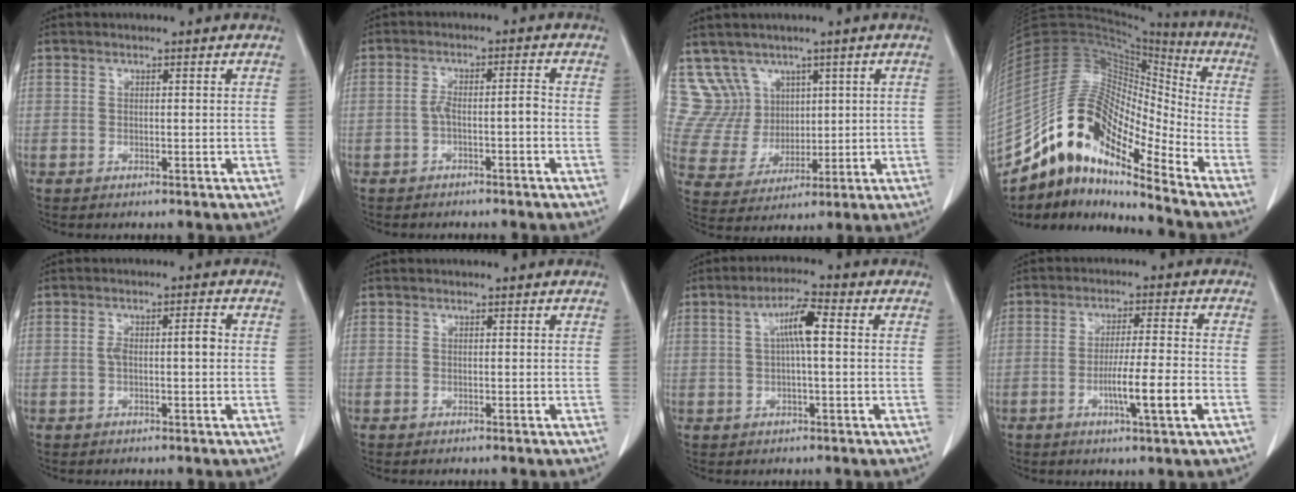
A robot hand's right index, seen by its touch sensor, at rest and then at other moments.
{"total": 3.6, "force": [-1.2, 0.7, 3.3], "torque": [-0.058, 0.015, -0.019]}
{"total": 9.3, "force": [5.7, 7.3, 0.4], "torque": [-0.019, 0.036, 0.127]}
{"total": 17.8, "force": [-13.0, 4.5, 11.3], "torque": [-0.202, 0.046, -0.232]}
{"total": 3.7, "force": [0.0, 0.9, 3.5], "torque": [-0.068, 0.016, 0.002]}
{"total": 0.0}
{"total": 5.6, "force": [0.9, 0.6, 5.4], "torque": [-0.101, 0.014, 0.015]}
{"total": 8.0, "force": [-2.7, -0.4, 7.6], "torque": [-0.126, -0.010, -0.048]}